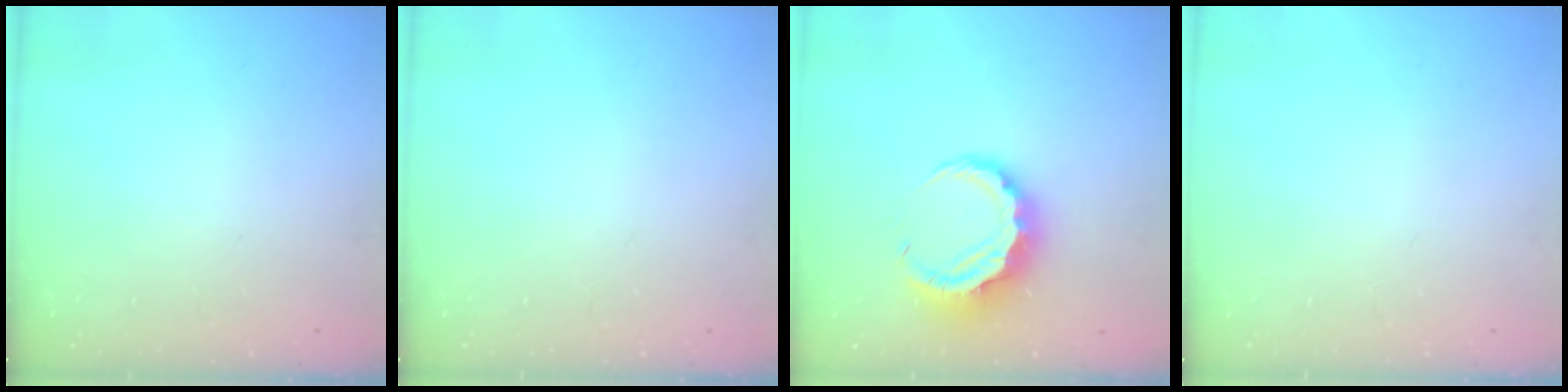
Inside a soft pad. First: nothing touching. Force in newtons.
{"total": 0.0}
{"total": 8.9, "press": 8.8, "slide": 1.1}
{"total": 0.0}